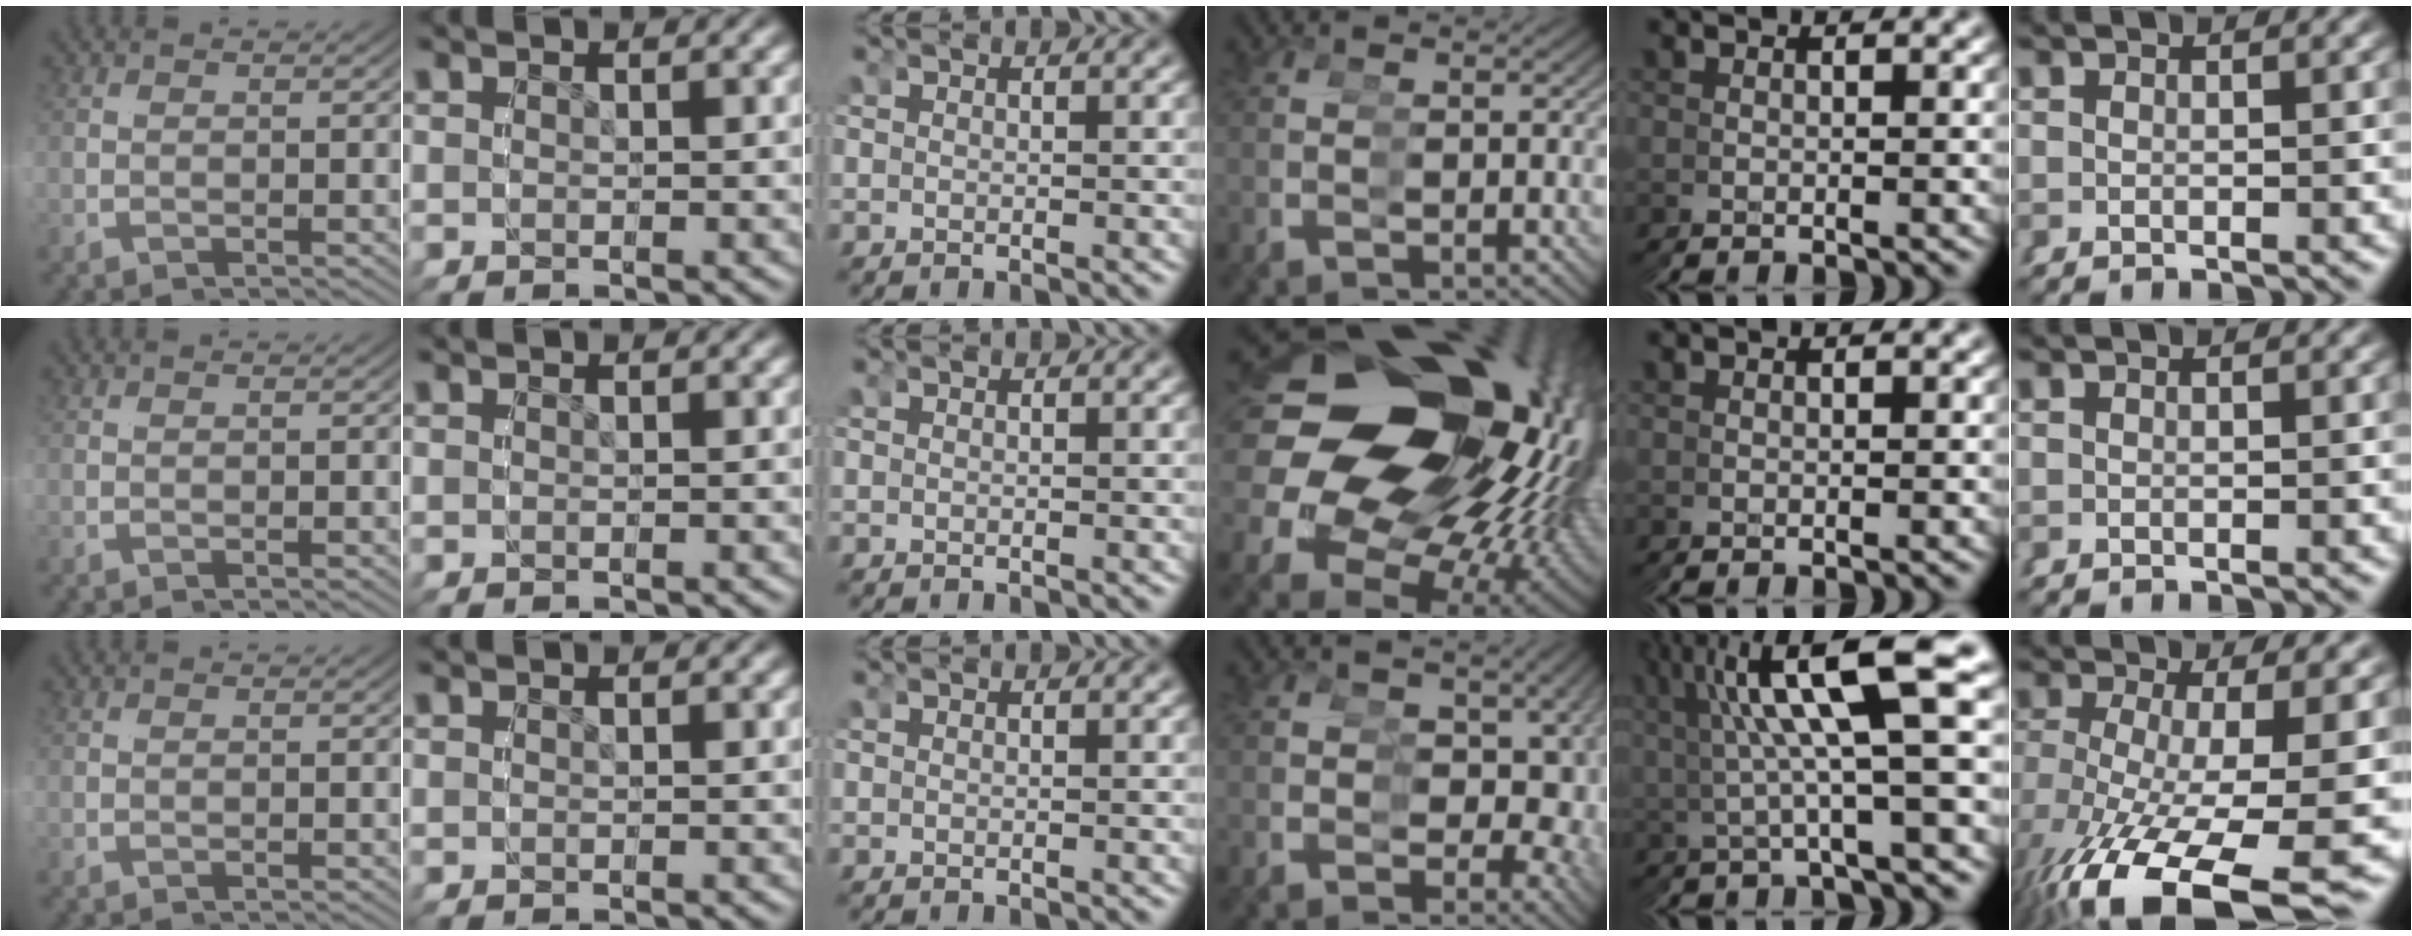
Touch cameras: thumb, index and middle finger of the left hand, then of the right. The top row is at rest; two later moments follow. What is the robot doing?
{"motion": "grasp_and_lifting", "object": "legos"}